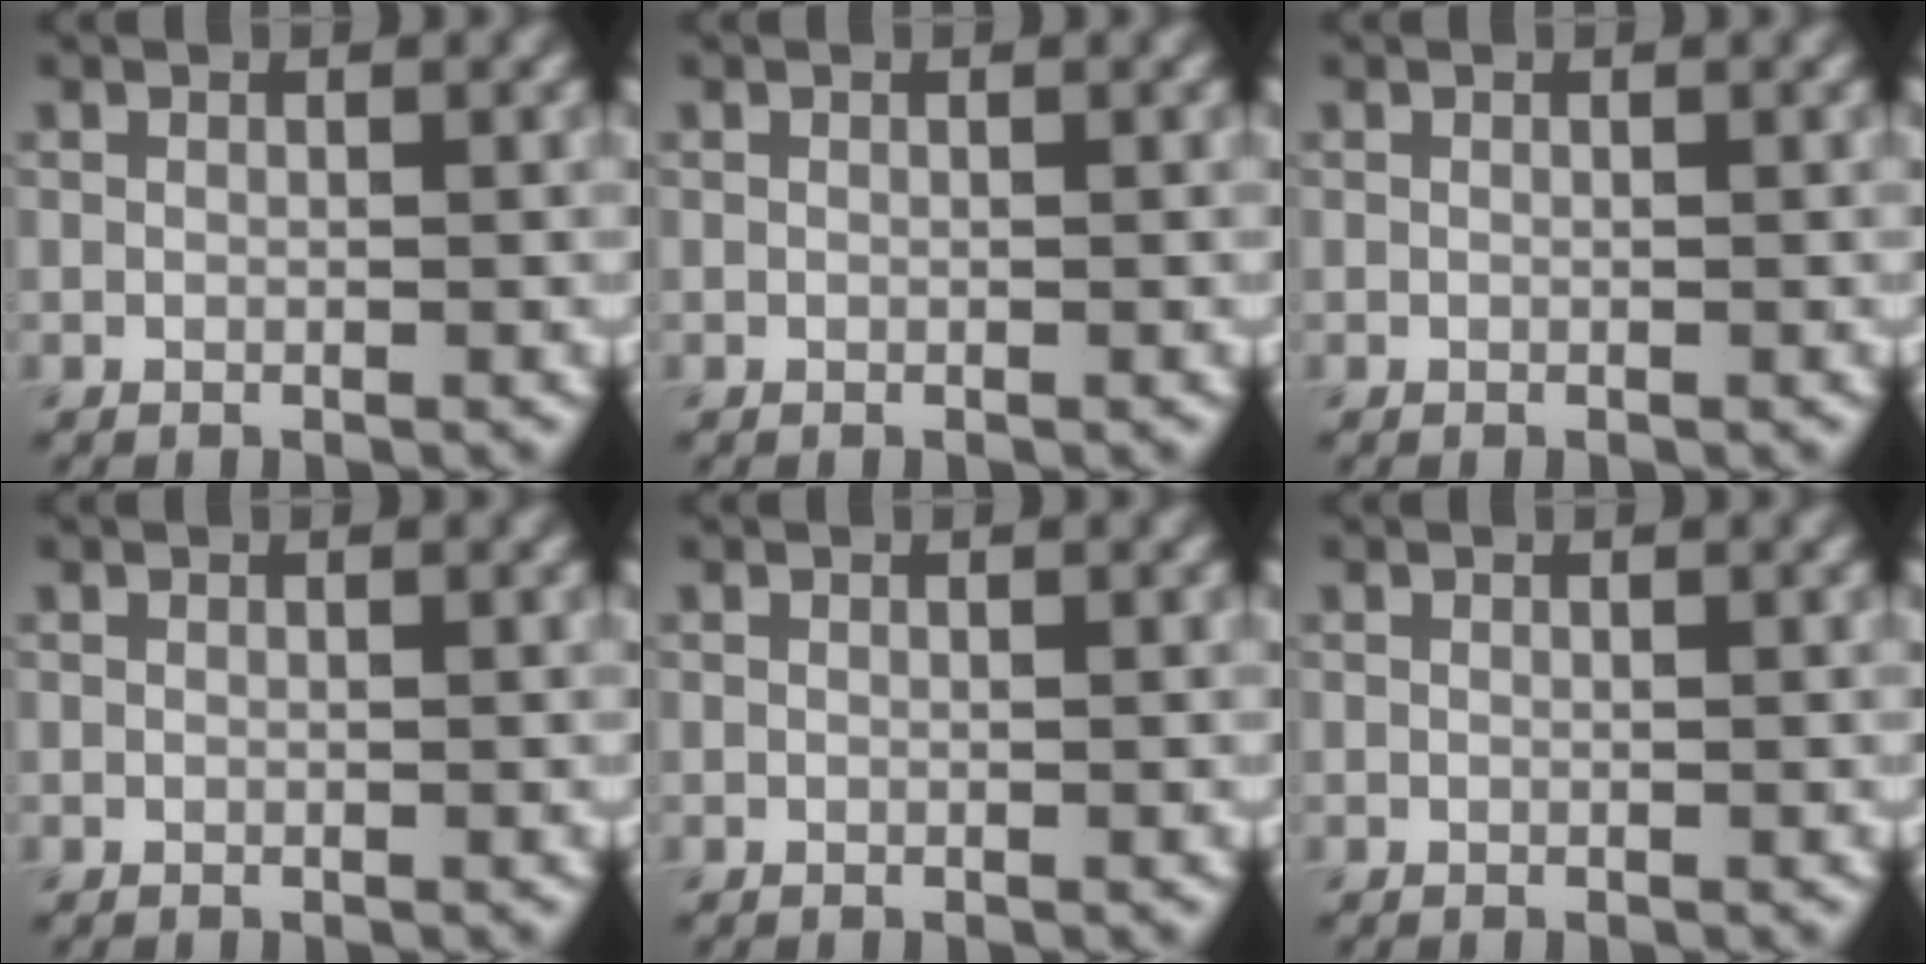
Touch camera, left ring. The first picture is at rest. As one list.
[{"total": 0.0}, {"total": 0.0}, {"total": 0.0}, {"total": 0.0}, {"total": 0.0}]